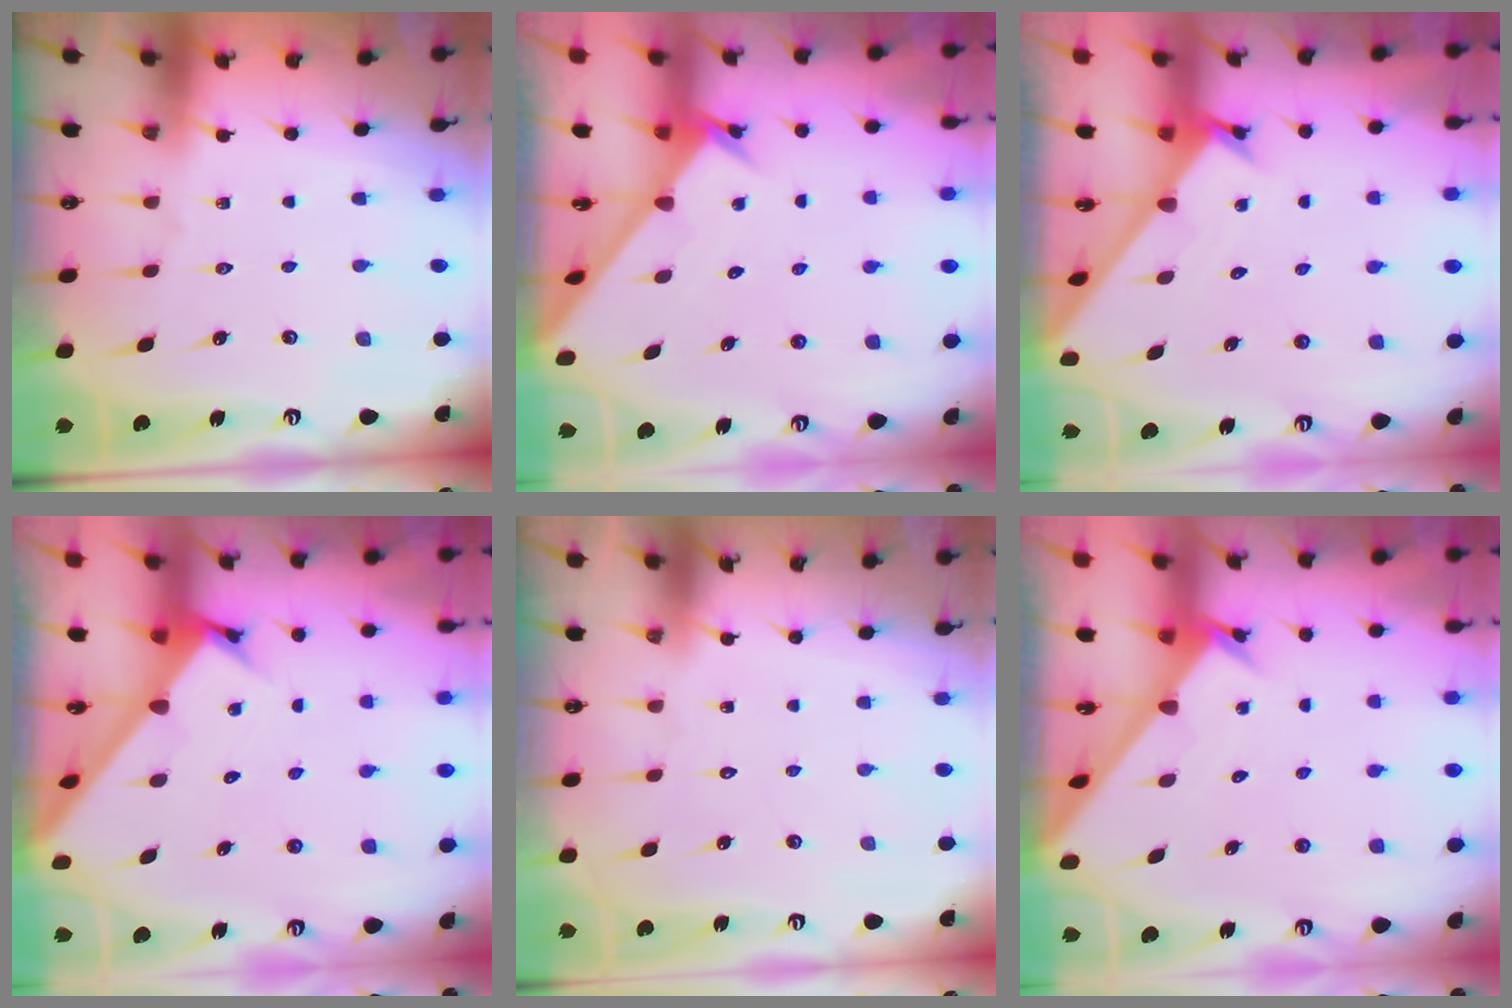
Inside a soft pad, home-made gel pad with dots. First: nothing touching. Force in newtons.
{"total": 2.5, "press": 2.5, "slide": 0.2}
{"total": 1.8, "press": 1.8, "slide": 0.1}
{"total": 3.9, "press": 3.9, "slide": 0.1}
{"total": 1.5, "press": 1.5, "slide": 0.0}
{"total": 2.5, "press": 2.5, "slide": 0.2}